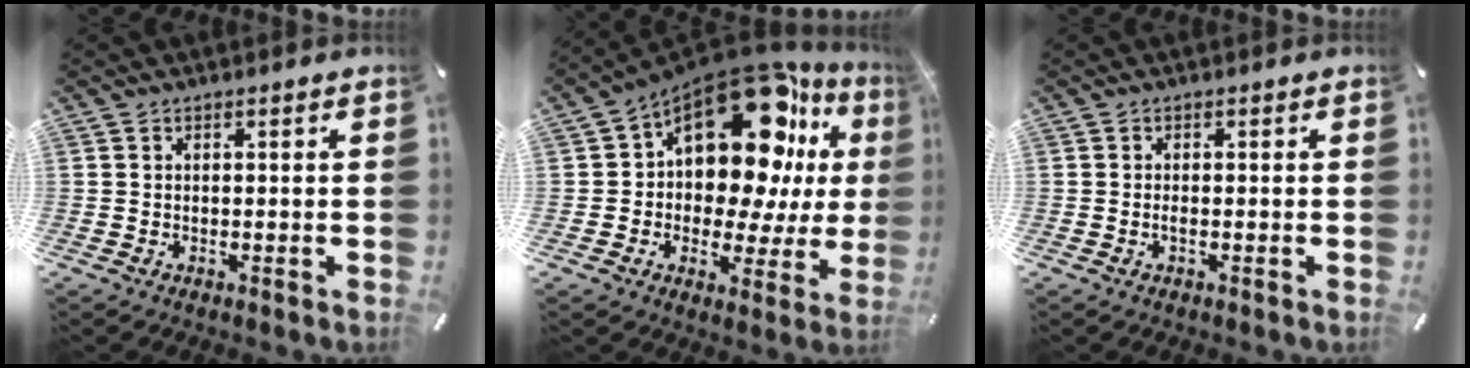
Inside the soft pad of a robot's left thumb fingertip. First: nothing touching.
{"total": 19.9, "force": [10.0, 10.5, 13.7], "torque": [-0.216, -0.090, 0.160]}
{"total": 1.0, "force": [-0.3, 0.3, 1.0], "torque": [-0.019, -0.001, -0.005]}